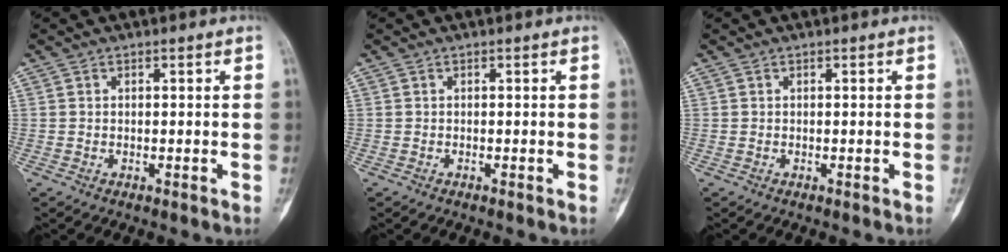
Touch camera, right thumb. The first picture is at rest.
{"total": 0.0}
{"total": 0.0}